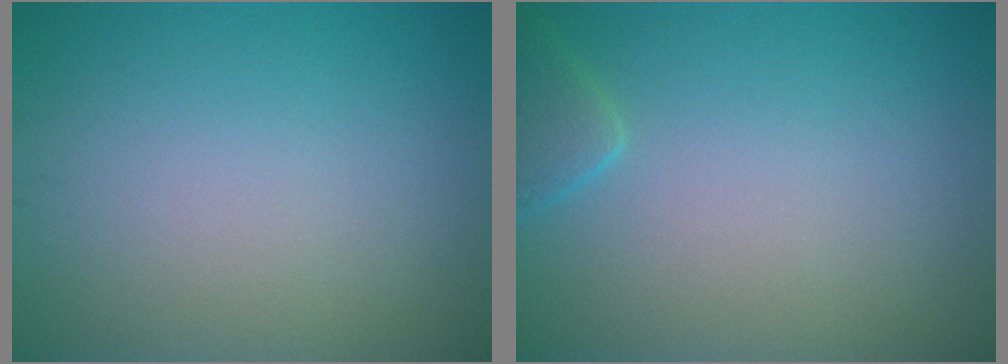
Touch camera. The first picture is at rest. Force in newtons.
{"total": 1.9, "press": 1.9, "slide": 0.2}